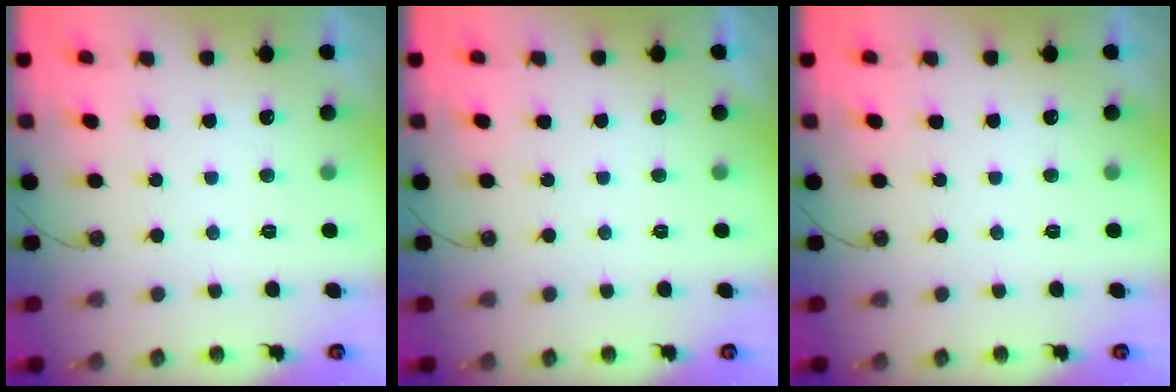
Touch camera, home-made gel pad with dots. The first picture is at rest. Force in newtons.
{"total": 0.0}
{"total": 0.0}